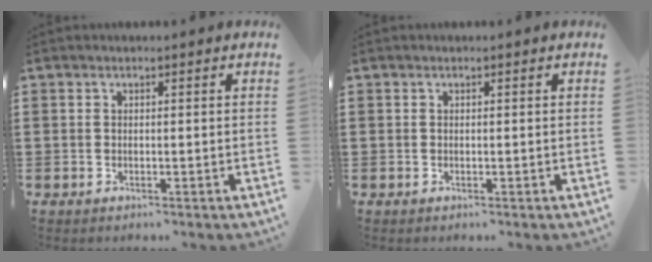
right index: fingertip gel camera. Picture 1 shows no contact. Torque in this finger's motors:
{"motor_torque": [-0.05, 0.01, 0.00, 0.00]}